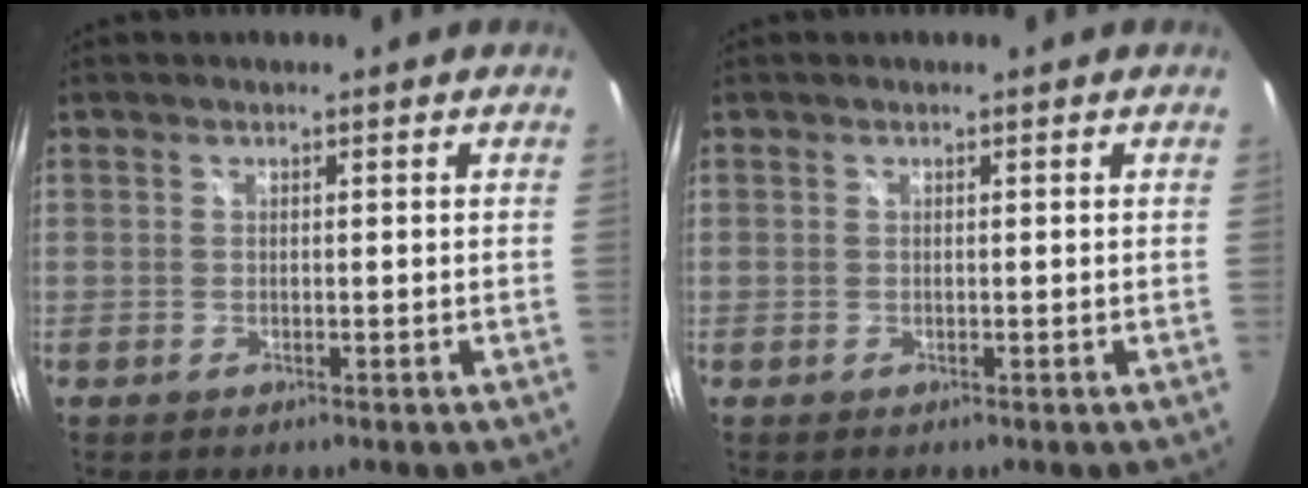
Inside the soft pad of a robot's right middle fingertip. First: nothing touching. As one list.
[{"total": 0.0}]